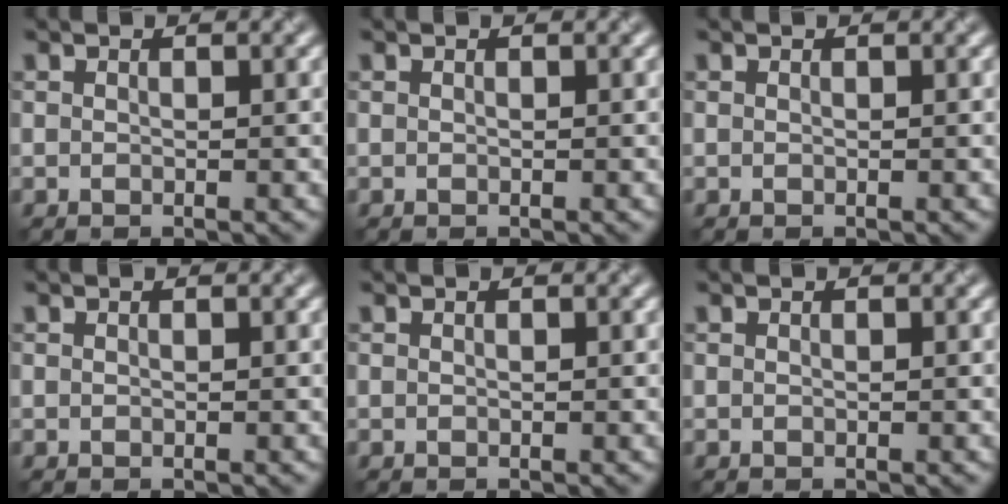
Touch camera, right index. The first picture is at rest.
{"total": 0.0}
{"total": 0.0}
{"total": 0.0}
{"total": 0.0}
{"total": 0.0}